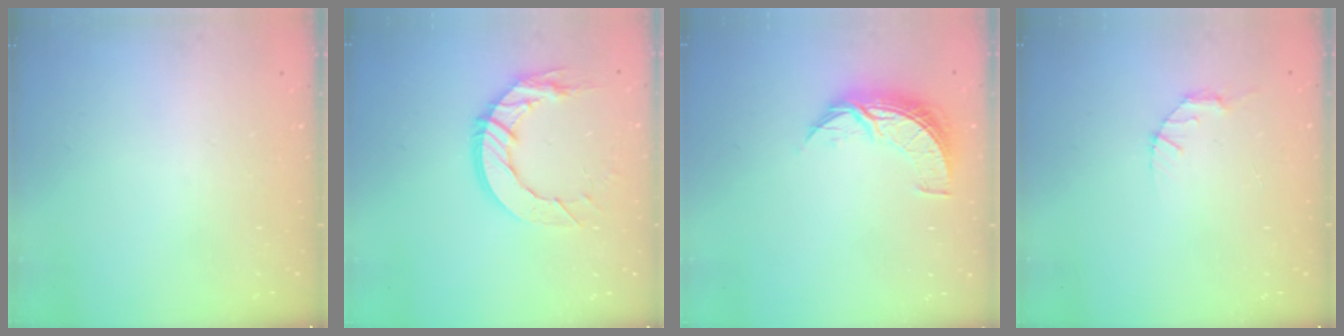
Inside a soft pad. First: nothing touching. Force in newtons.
{"total": 12.1, "press": 12.1, "slide": 0.8}
{"total": 8.5, "press": 8.5, "slide": 0.5}
{"total": 2.8, "press": 2.8, "slide": 0.4}